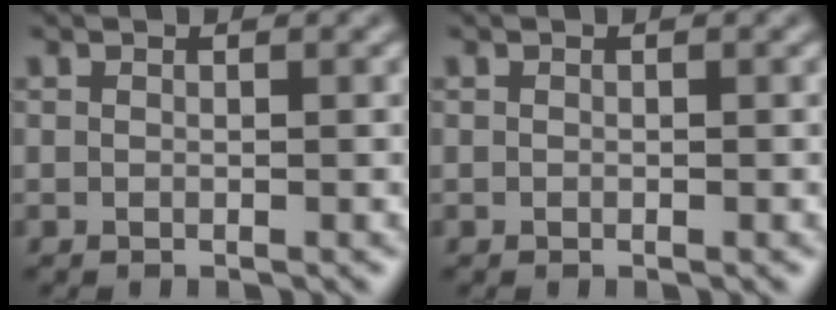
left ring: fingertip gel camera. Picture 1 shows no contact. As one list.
[{"total": 0.0}]